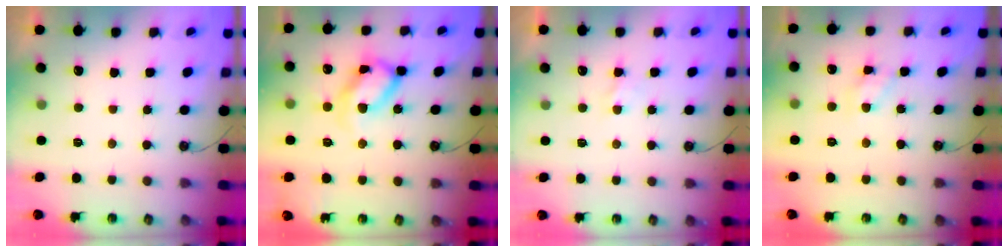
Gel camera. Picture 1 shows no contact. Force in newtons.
{"total": 16.7, "press": 16.7, "slide": 1.6}
{"total": 2.3, "press": 2.3, "slide": 0.4}
{"total": 8.0, "press": 8.0, "slide": 0.2}